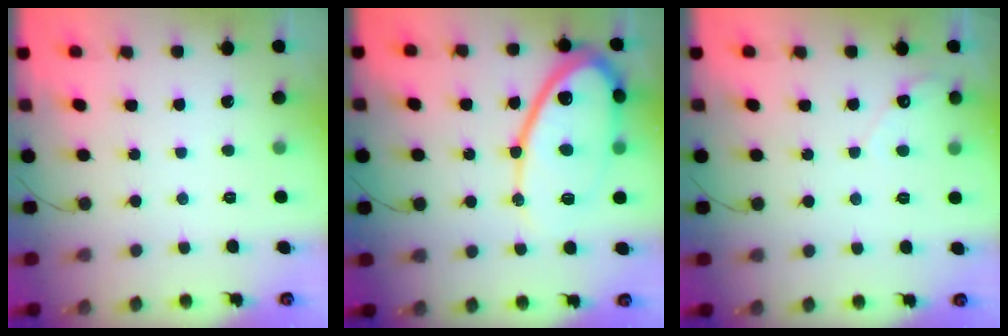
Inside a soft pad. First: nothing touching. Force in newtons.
{"total": 17.6, "press": 17.5, "slide": 1.4}
{"total": 2.8, "press": 2.8, "slide": 0.2}